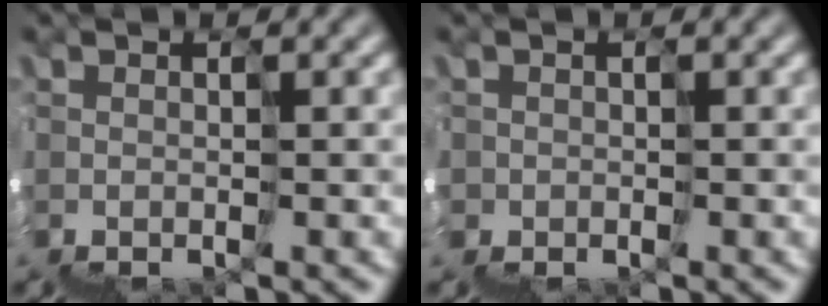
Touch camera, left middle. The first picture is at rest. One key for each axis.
{"total": 1.7, "fx": -0.2, "fy": 1.6, "fz": -0.6, "tx": 0.013, "ty": 0.011, "tz": 0.008}